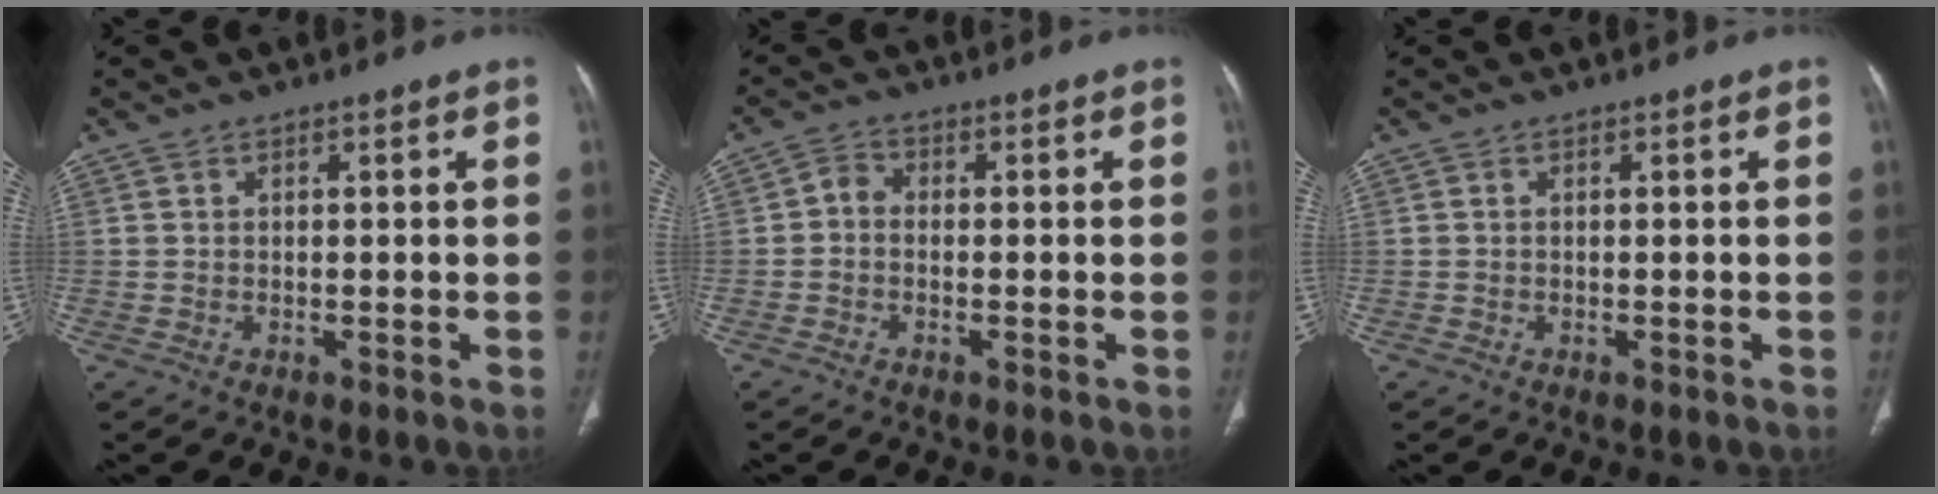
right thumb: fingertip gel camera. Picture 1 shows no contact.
{"total": 2.8, "force": [-0.6, 2.1, 1.7], "torque": [-0.024, 0.009, -0.023]}
{"total": 0.0}